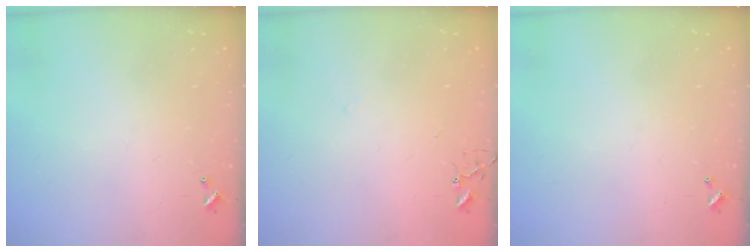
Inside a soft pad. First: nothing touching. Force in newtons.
{"total": 5.7, "press": 5.6, "slide": 0.7}
{"total": 0.0}